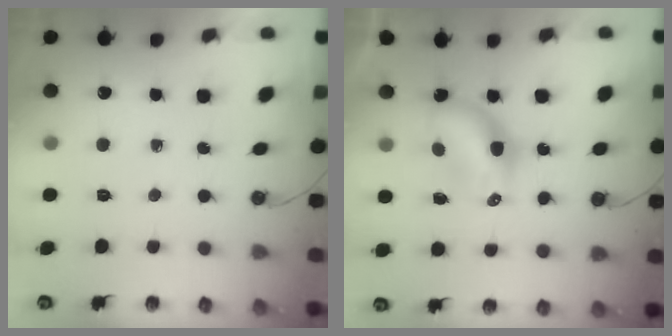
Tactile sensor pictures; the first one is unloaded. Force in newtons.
{"total": 6.8, "press": 6.8, "slide": 0.2}